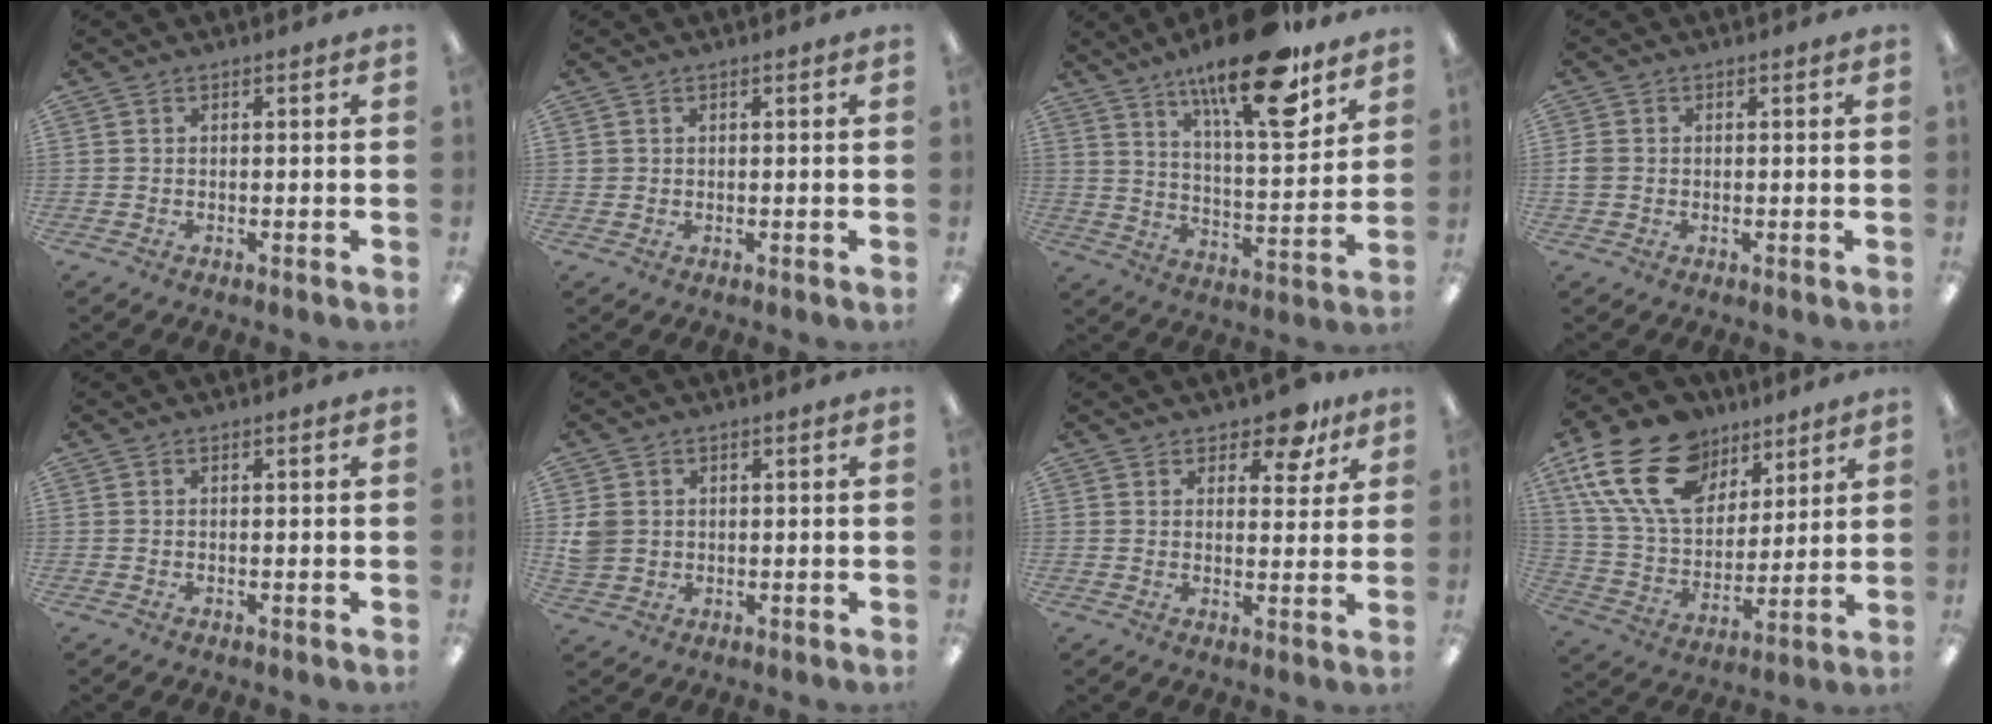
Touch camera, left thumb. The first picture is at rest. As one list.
[{"total": 1.0, "force": [0.4, 0.9, 0.1], "torque": [-0.002, 0.004, 0.006]}, {"total": 21.9, "force": [14.9, 6.5, 14.7], "torque": [-0.224, -0.087, 0.237]}, {"total": 2.4, "force": [0.0, 2.1, 1.1], "torque": [-0.020, 0.006, -0.001]}, {"total": 0.0}, {"total": 4.4, "force": [0.8, 4.1, 1.4], "torque": [-0.024, 0.006, 0.017]}, {"total": 7.5, "force": [5.5, 3.5, 3.6], "torque": [-0.028, -0.032, 0.092]}, {"total": 21.8, "force": [11.7, 13.9, 12.0], "torque": [-0.240, -0.044, 0.216]}]